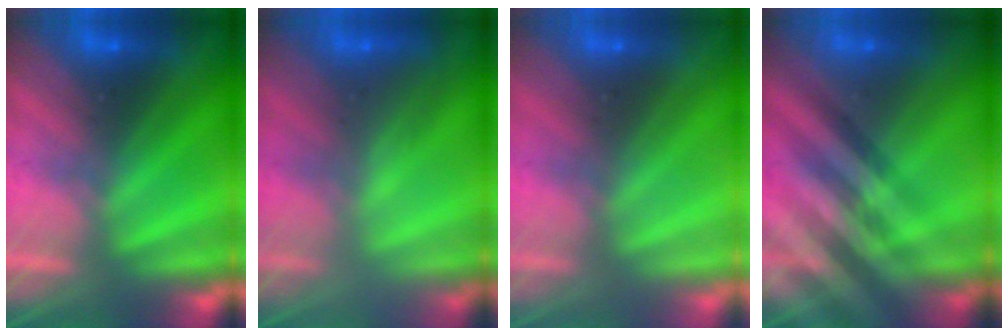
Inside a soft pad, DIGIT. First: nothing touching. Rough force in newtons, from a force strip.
{"total": 2.2}
{"total": 3.3}
{"total": 2.4}